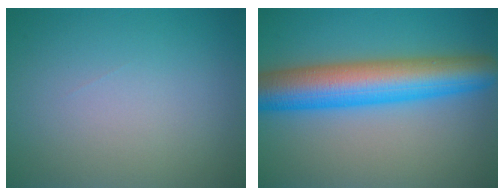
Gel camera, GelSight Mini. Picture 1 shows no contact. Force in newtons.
{"total": 9.4, "press": 9.4, "slide": 0.1}